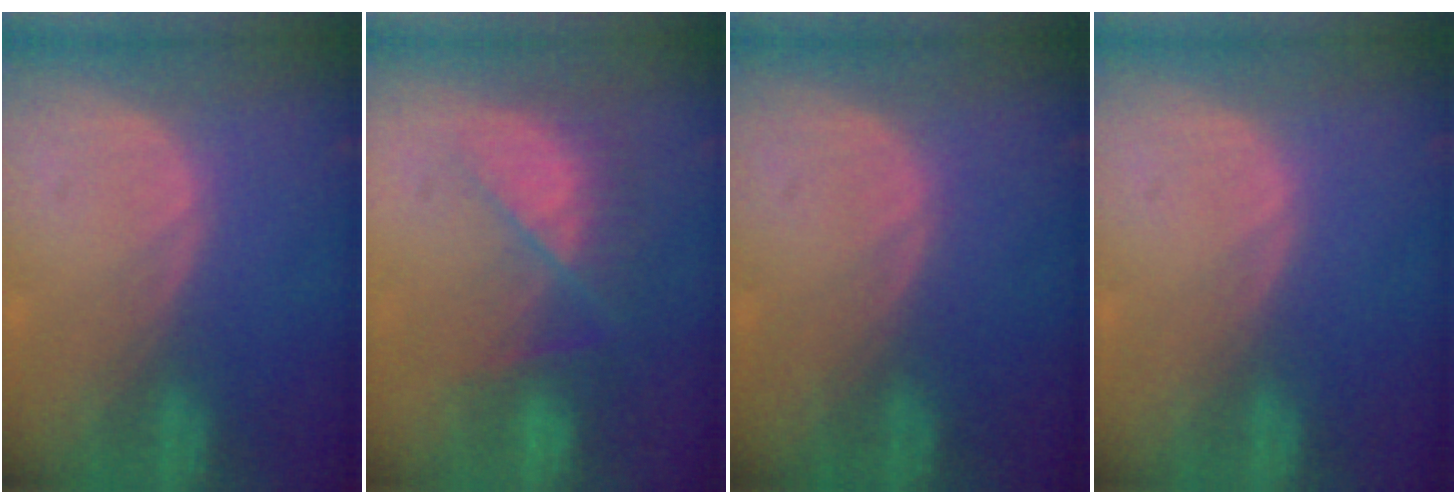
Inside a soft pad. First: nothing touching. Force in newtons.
{"total": 8.0, "press": 7.1, "slide": 3.6}
{"total": 0.0}
{"total": 0.0}